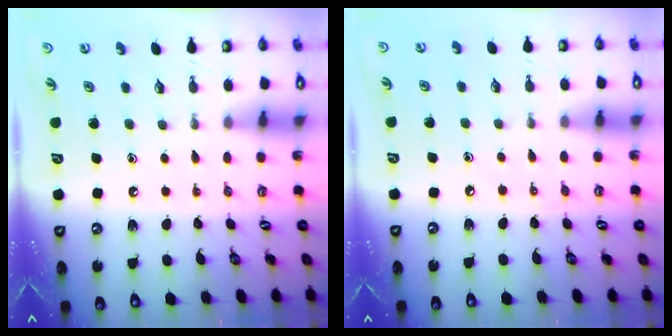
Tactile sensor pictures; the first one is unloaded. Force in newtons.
{"total": 3.2, "press": 3.2, "slide": 0.6}